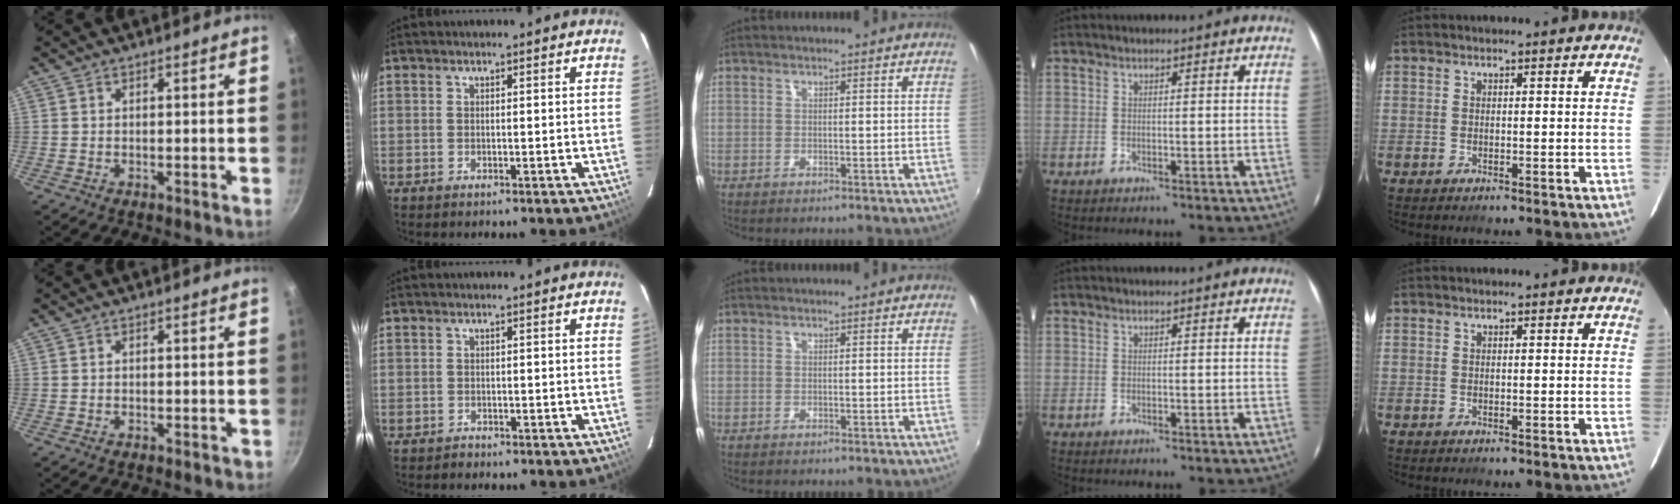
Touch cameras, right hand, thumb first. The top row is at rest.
{"thumb": {"total": 0.6, "force": [-0.3, 0.4, 0.3], "torque": [-0.002, 0.002, -0.005]}, "index": {"total": 0.8, "force": [-0.6, 0.5, -0.3], "torque": [0.004, 0.006, -0.009]}, "middle": {"total": 0.7, "force": [0.6, -0.1, -0.2], "torque": [0.004, -0.001, 0.008]}}